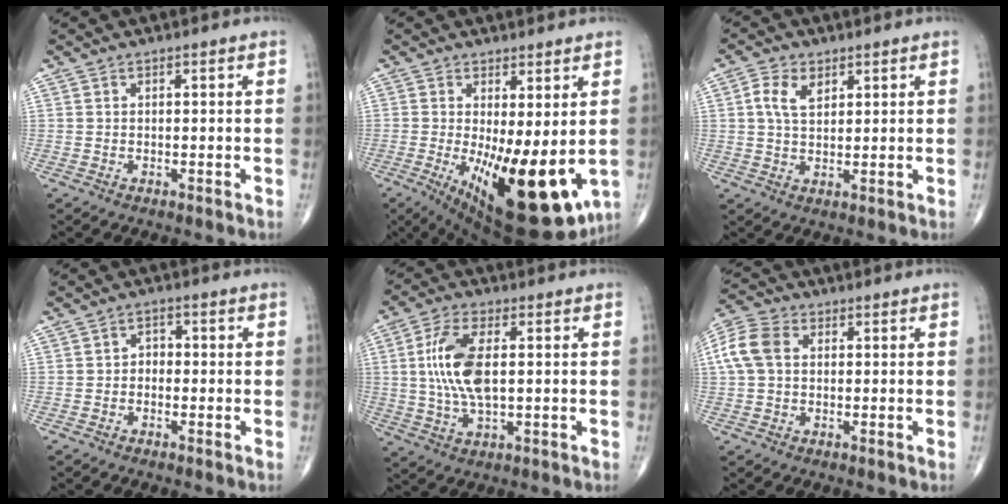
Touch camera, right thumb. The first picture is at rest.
{"total": 18.5, "force": [-3.4, 6.3, 17.0], "torque": [-0.227, -0.038, -0.027]}
{"total": 5.1, "force": [2.0, 3.1, 3.5], "torque": [-0.061, -0.005, 0.036]}
{"total": 2.1, "force": [-0.5, 1.7, 1.1], "torque": [-0.001, 0.010, -0.016]}
{"total": 11.2, "force": [1.2, 4.9, 10.0], "torque": [-0.211, 0.000, 0.026]}
{"total": 7.8, "force": [1.2, 5.5, 5.4], "torque": [-0.125, 0.024, 0.019]}